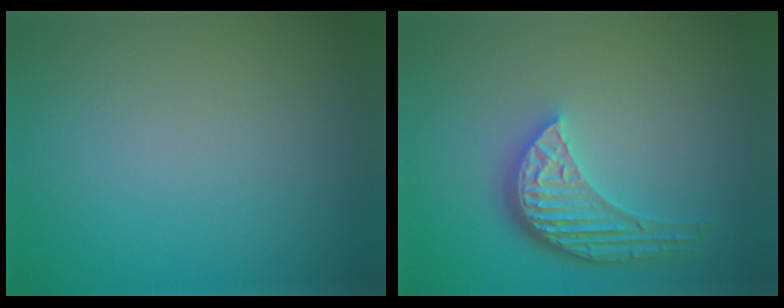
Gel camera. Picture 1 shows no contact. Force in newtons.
{"total": 5.2, "press": 3.9, "slide": 3.5}